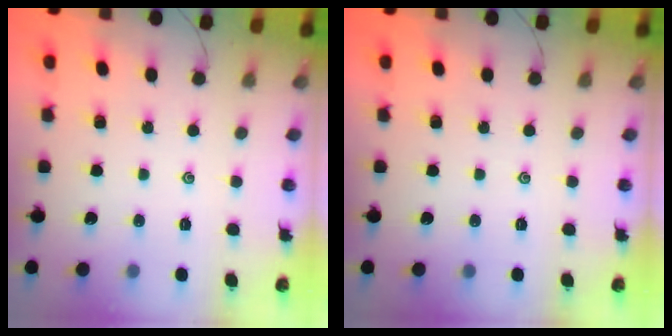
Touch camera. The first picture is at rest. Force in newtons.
{"total": 0.0}